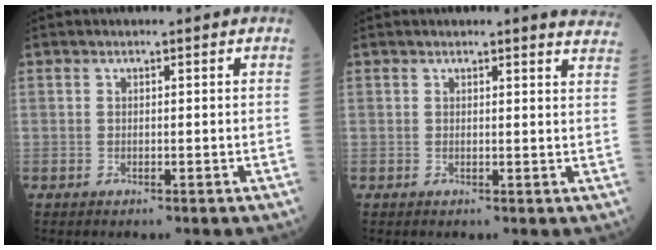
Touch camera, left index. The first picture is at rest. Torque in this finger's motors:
{"motor_torque": [0.00, -0.01, 0.00, 0.00]}